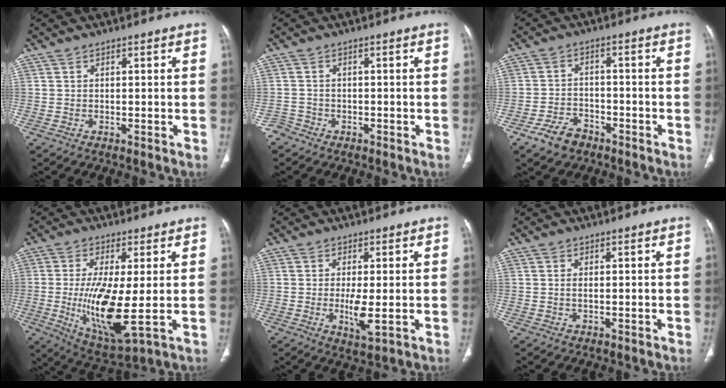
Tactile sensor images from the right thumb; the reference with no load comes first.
{"total": 2.0, "force": [-1.4, 1.4, -0.3], "torque": [0.008, 0.010, -0.031]}
{"total": 5.9, "force": [-3.9, 3.7, 2.5], "torque": [-0.040, 0.026, -0.065]}
{"total": 14.2, "force": [-1.4, 3.9, 13.6], "torque": [-0.260, -0.028, -0.011]}
{"total": 5.1, "force": [-0.6, 1.3, 4.9], "torque": [-0.099, -0.017, -0.009]}
{"total": 0.8, "force": [0.1, 0.3, 0.8], "torque": [-0.019, 0.000, 0.002]}